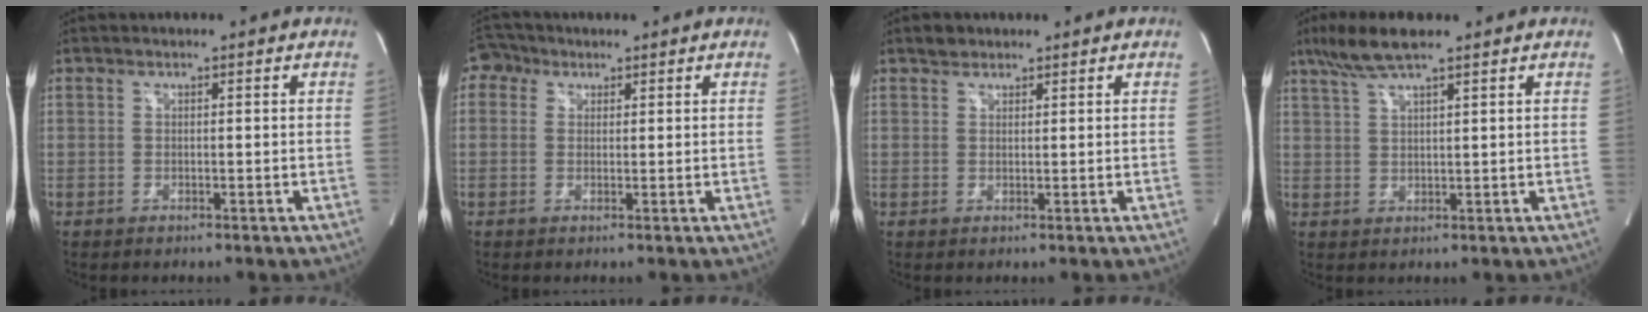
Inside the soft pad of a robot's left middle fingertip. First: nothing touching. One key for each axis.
{"total": 3.7, "fx": 1.7, "fy": 3.1, "fz": 1.0, "tx": -0.021, "ty": 0.018, "tz": 0.031}
{"total": 1.6, "fx": 1.3, "fy": 0.9, "fz": 0.2, "tx": -0.005, "ty": 0.004, "tz": 0.021}
{"total": 6.4, "fx": 4.8, "fy": 0.5, "fz": 4.3, "tx": -0.094, "ty": 0.015, "tz": 0.091}